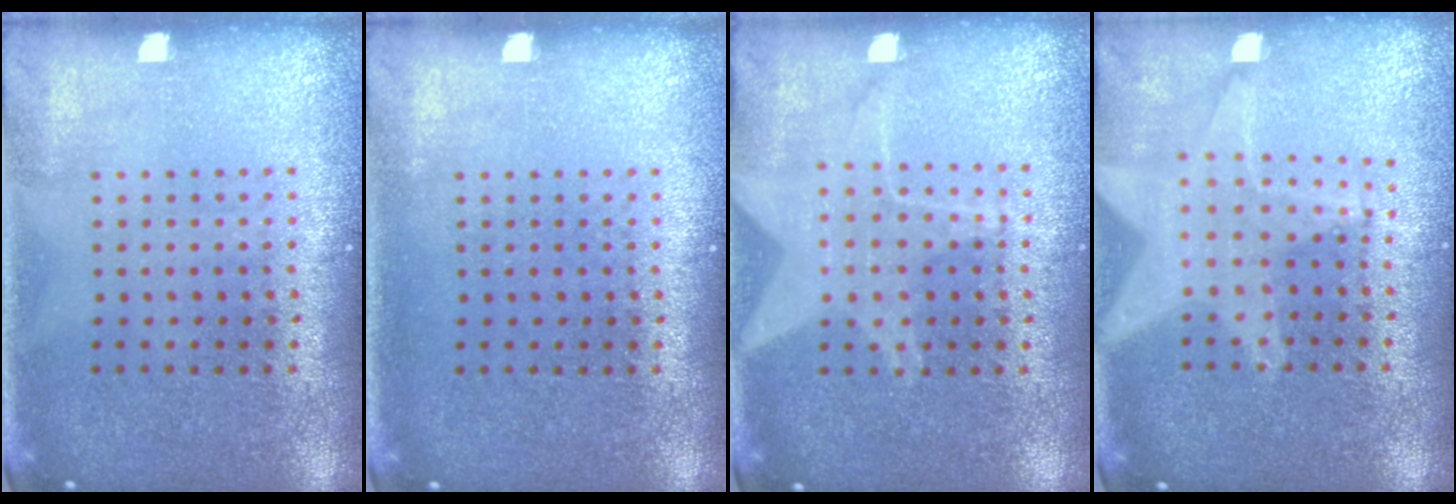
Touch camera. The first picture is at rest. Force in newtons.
{"total": 0.0}
{"total": 1.5, "press": 1.5, "slide": 0.4}
{"total": 2.0, "press": 1.7, "slide": 1.0}